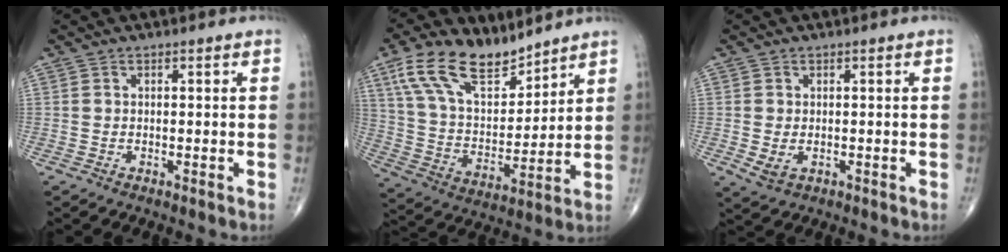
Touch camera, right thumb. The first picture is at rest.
{"total": 15.9, "force": [11.1, 7.3, 8.8], "torque": [-0.136, -0.051, 0.220]}
{"total": 2.7, "force": [-0.5, 1.9, 1.9], "torque": [-0.034, -0.006, -0.002]}